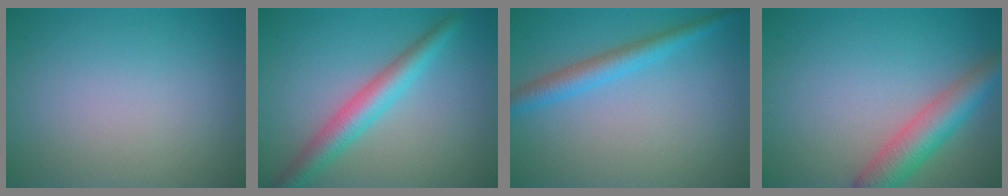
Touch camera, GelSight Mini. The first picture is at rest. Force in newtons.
{"total": 4.2, "press": 4.2, "slide": 0.1}
{"total": 3.0, "press": 3.0, "slide": 0.1}
{"total": 5.1, "press": 5.1, "slide": 0.2}